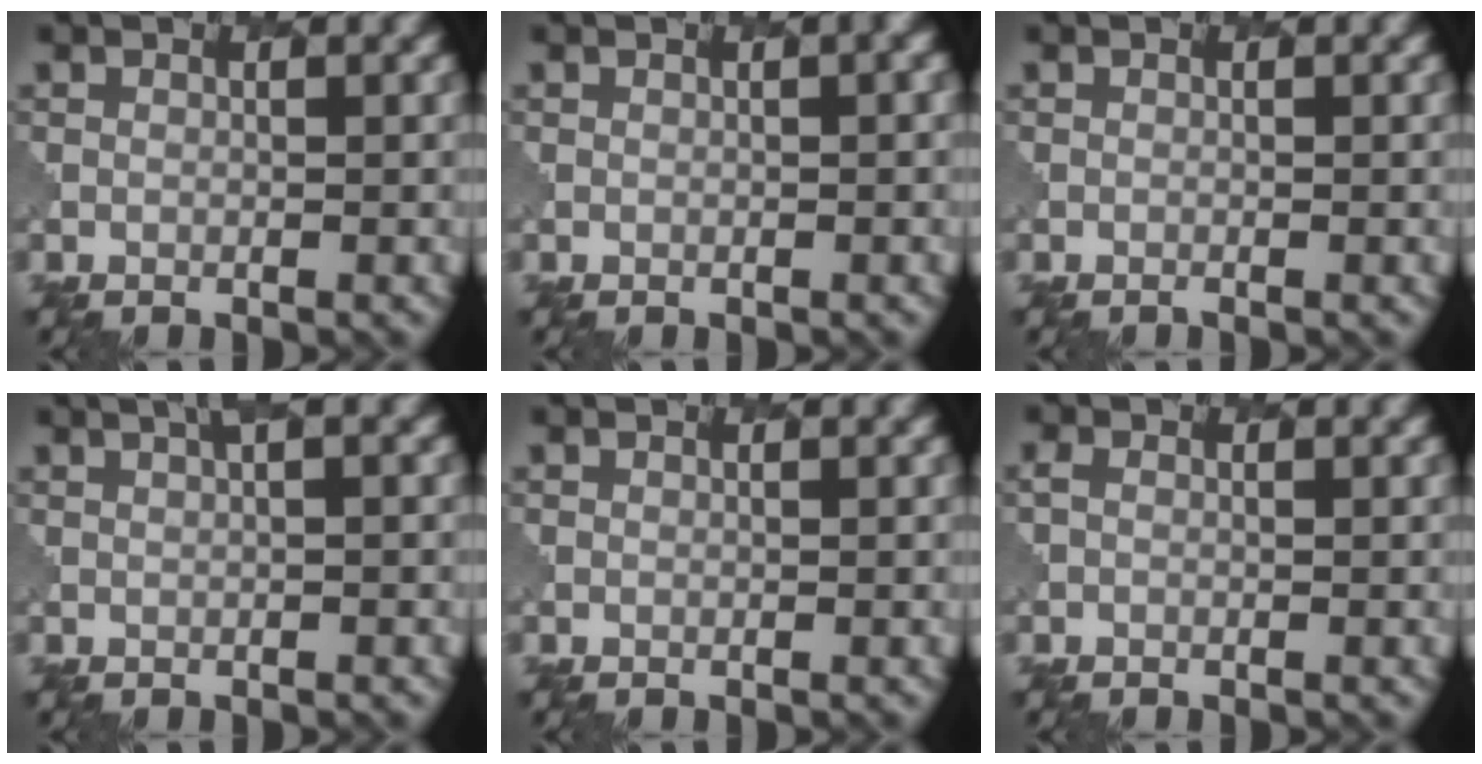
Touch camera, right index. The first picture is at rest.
{"total": 1.1, "force": [0.0, 0.3, 1.1], "torque": [-0.009, 0.002, -0.001]}
{"total": 0.0}
{"total": 2.1, "force": [0.8, 0.5, 1.9], "torque": [-0.020, 0.006, 0.015]}
{"total": 0.0}
{"total": 0.9, "force": [-0.3, 0.6, 0.5], "torque": [-0.007, 0.002, -0.003]}